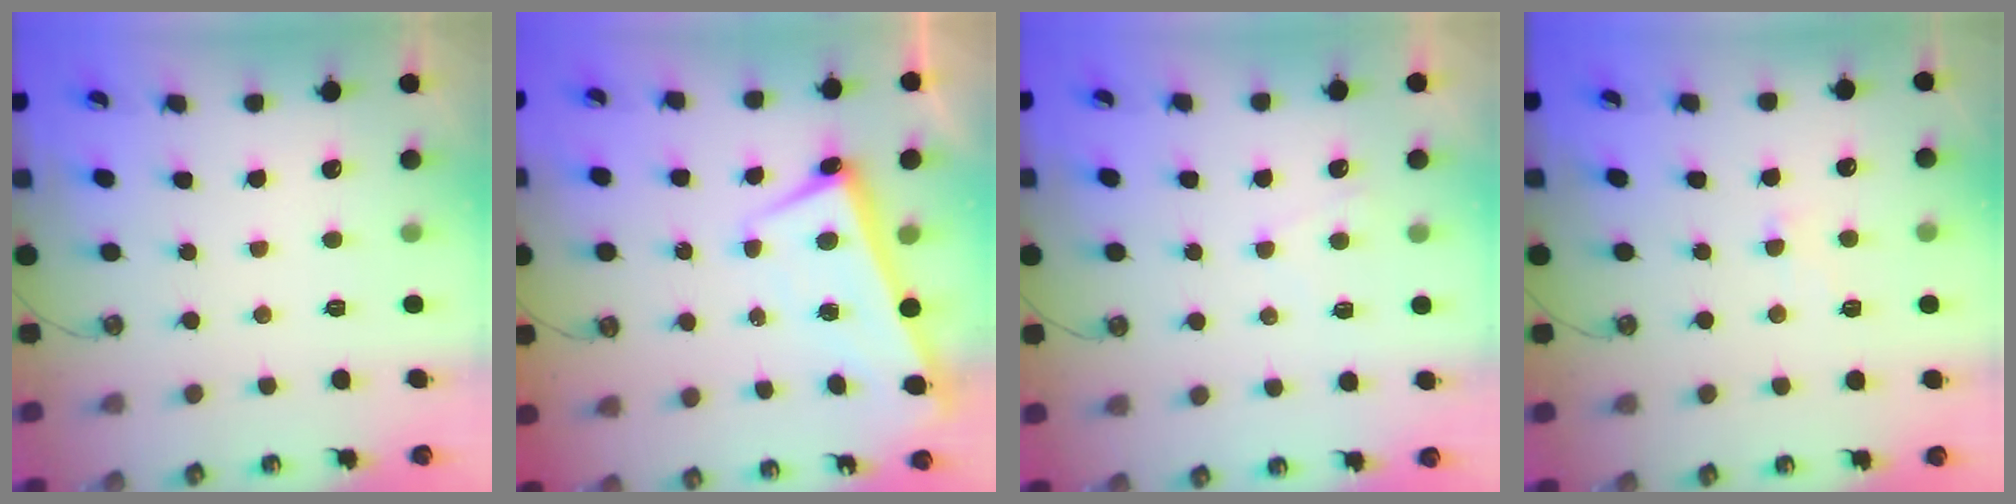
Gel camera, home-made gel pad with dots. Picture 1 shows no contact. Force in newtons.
{"total": 2.5, "press": 2.4, "slide": 0.6}
{"total": 0.6, "press": 0.3, "slide": 0.6}
{"total": 1.2, "press": 1.1, "slide": 0.5}